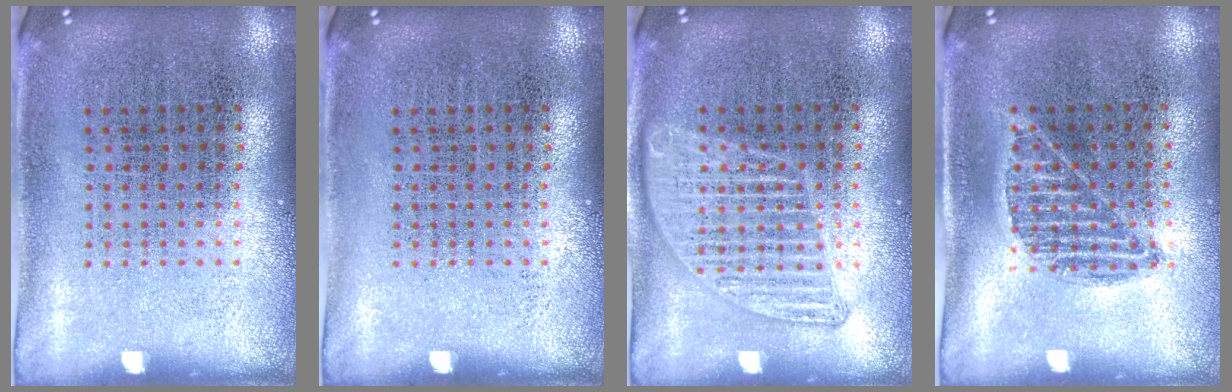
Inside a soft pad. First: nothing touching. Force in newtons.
{"total": 0.0}
{"total": 1.3, "press": 1.3, "slide": 0.1}
{"total": 0.9, "press": 0.8, "slide": 0.5}